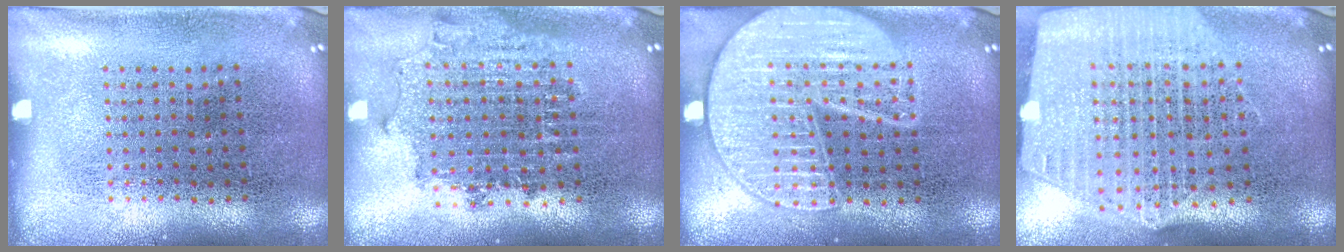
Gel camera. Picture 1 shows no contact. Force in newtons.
{"total": 1.7, "press": 1.4, "slide": 1.0}
{"total": 3.5, "press": 3.5, "slide": 0.4}
{"total": 2.6, "press": 2.3, "slide": 1.3}